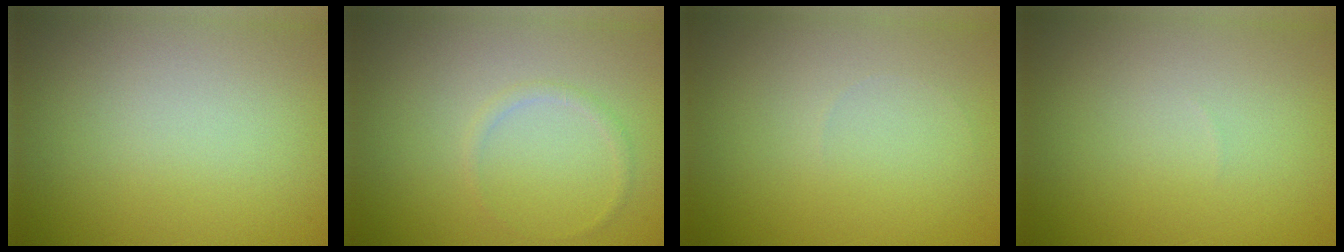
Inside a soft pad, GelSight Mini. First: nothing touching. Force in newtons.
{"total": 0.8, "press": 0.8, "slide": 0.0}
{"total": 0.0}
{"total": 0.0}